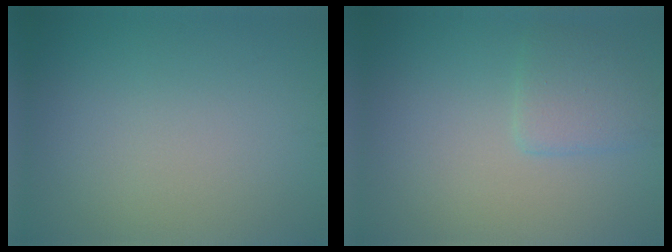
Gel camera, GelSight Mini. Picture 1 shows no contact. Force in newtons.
{"total": 2.6, "press": 2.6, "slide": 0.1}